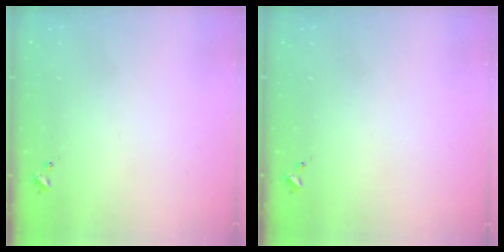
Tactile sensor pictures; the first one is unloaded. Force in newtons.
{"total": 0.0}